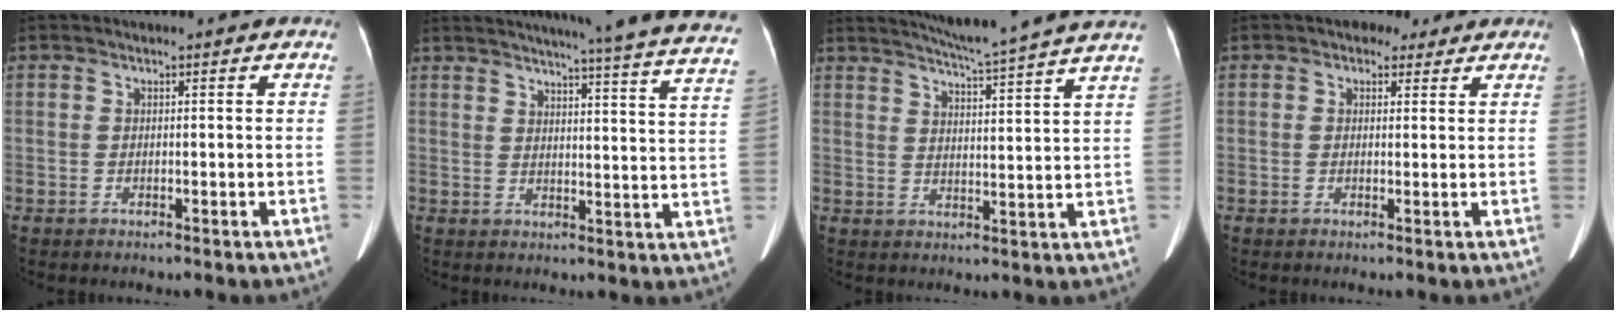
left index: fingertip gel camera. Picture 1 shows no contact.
{"total": 28.8, "force": [26.3, -0.2, 11.8], "torque": [-0.171, -0.080, 0.300]}
{"total": 14.3, "force": [12.7, -1.9, 6.2], "torque": [-0.106, -0.021, 0.164]}
{"total": 3.4, "force": [2.2, 2.3, 1.1], "torque": [-0.011, 0.014, 0.029]}